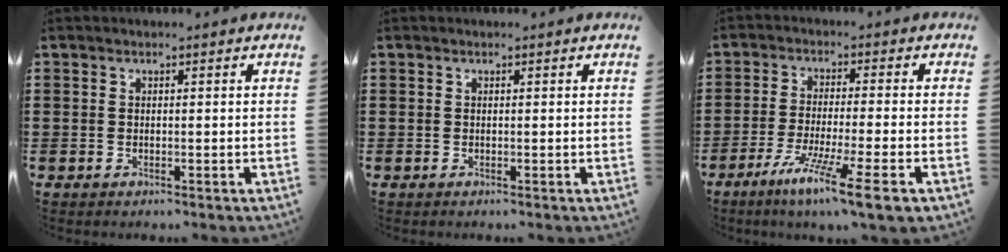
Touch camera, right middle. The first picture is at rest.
{"total": 0.0}
{"total": 8.4, "force": [-5.9, -0.1, 6.0], "torque": [-0.115, -0.013, -0.112]}